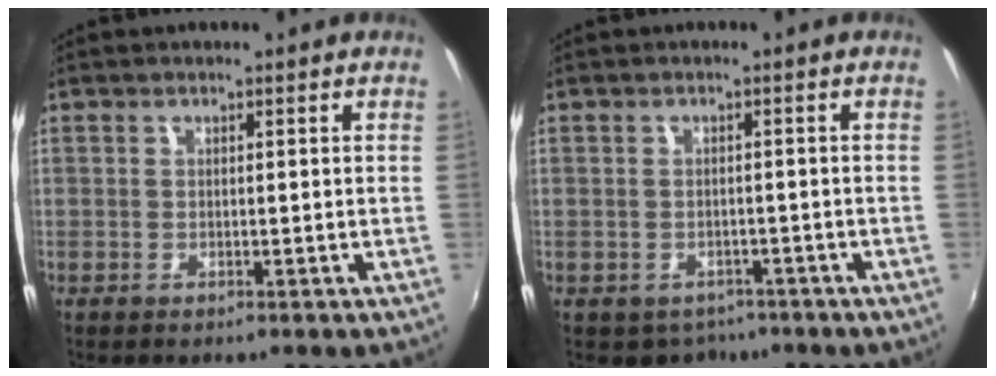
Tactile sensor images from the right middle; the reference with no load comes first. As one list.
[{"total": 4.1, "force": [-2.8, 2.9, 0.7], "torque": [-0.024, -0.008, -0.035]}]